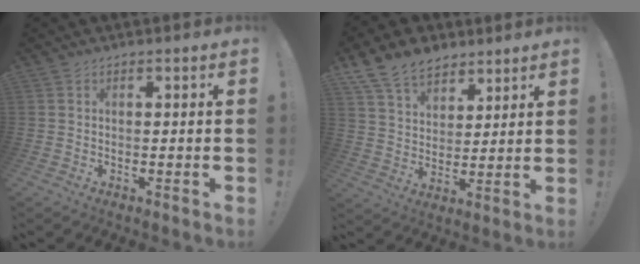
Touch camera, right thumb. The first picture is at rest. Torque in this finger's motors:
{"motor_torque": [0.30, 0.89, 0.04, 0.28, 0.02]}